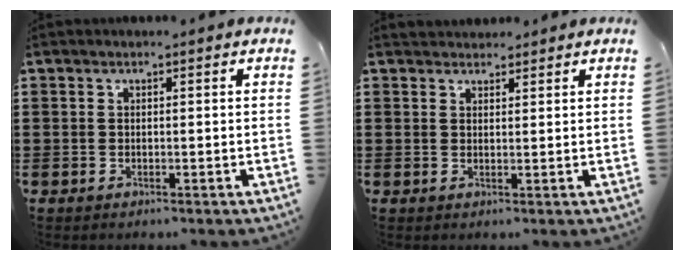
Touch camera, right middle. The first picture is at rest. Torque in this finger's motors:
{"motor_torque": [0.00, 0.00, 0.00, -0.01]}